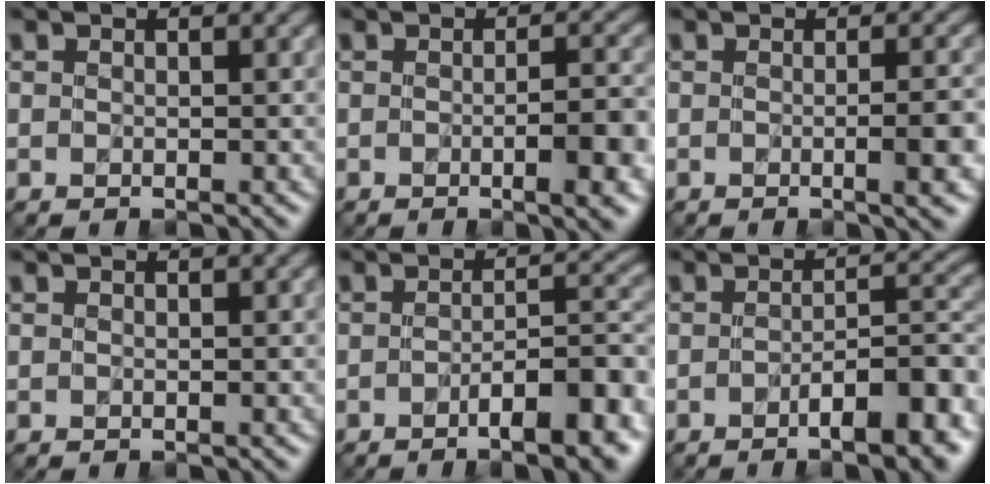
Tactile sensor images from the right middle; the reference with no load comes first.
{"total": 5.1, "force": [-1.0, 1.6, 4.8], "torque": [-0.055, 0.000, -0.007]}
{"total": 4.1, "force": [-0.6, 1.2, 3.9], "torque": [-0.043, 0.000, -0.004]}
{"total": 0.0}
{"total": 9.0, "force": [-4.0, 2.7, 7.6], "torque": [-0.086, 0.004, -0.051]}
{"total": 8.7, "force": [-3.9, 2.7, 7.4], "torque": [-0.084, 0.004, -0.049]}